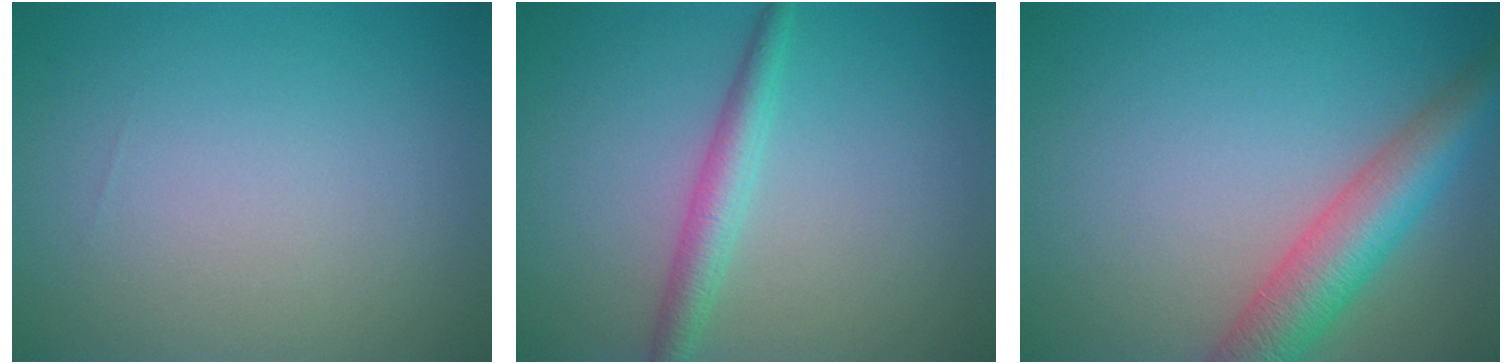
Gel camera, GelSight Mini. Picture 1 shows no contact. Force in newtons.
{"total": 2.7, "press": 2.6, "slide": 0.1}
{"total": 5.9, "press": 5.9, "slide": 0.2}